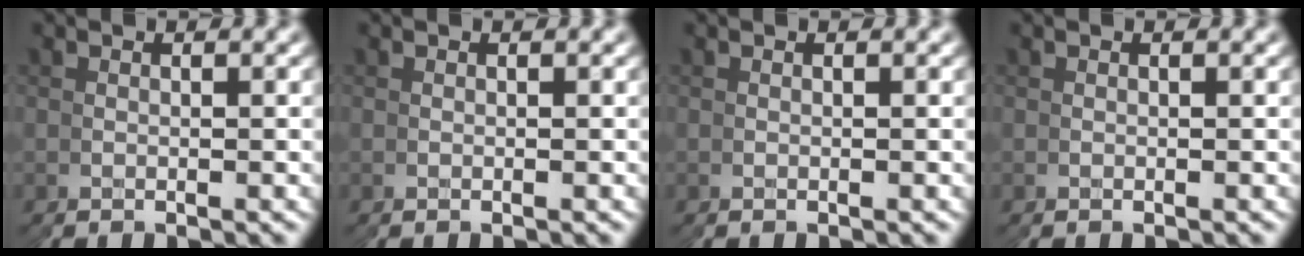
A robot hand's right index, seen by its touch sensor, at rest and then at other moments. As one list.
[{"total": 0.0}, {"total": 0.0}, {"total": 0.0}]